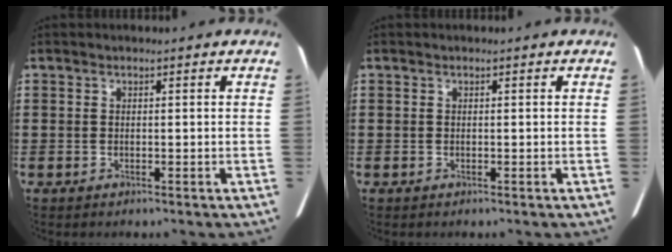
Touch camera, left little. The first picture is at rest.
{"total": 0.0}